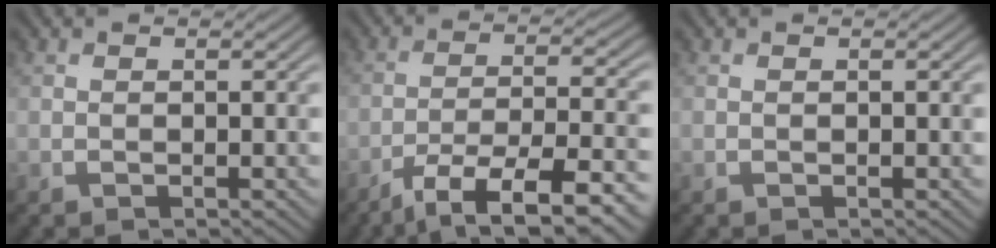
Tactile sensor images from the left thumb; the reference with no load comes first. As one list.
[{"total": 10.7, "force": [-7.1, 2.6, 7.5], "torque": [-0.135, -0.005, -0.110]}, {"total": 0.0}]